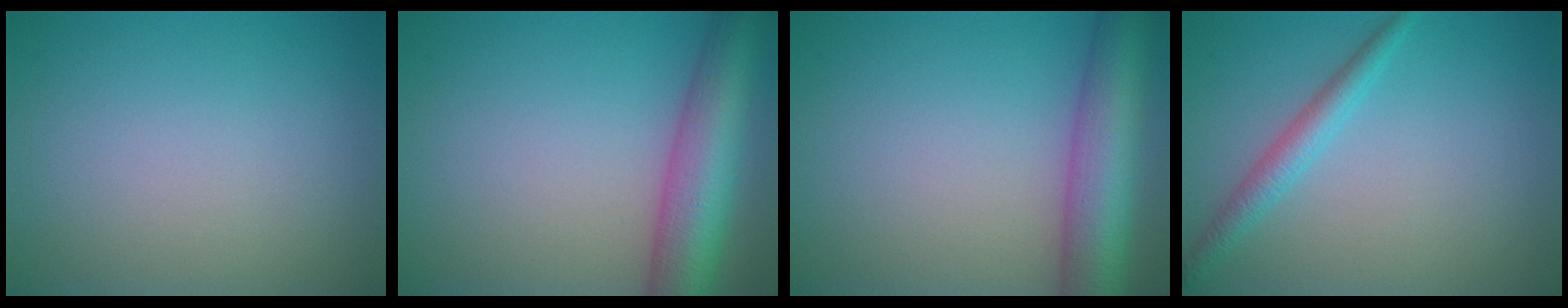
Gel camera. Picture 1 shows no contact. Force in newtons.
{"total": 8.3, "press": 8.3, "slide": 0.4}
{"total": 7.9, "press": 7.9, "slide": 0.4}
{"total": 2.3, "press": 2.3, "slide": 0.2}